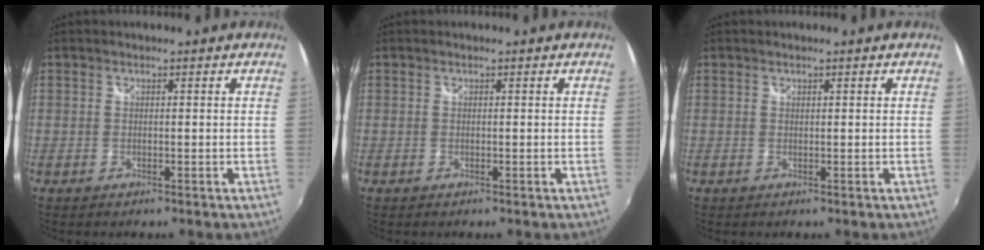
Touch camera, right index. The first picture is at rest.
{"total": 0.0}
{"total": 0.0}